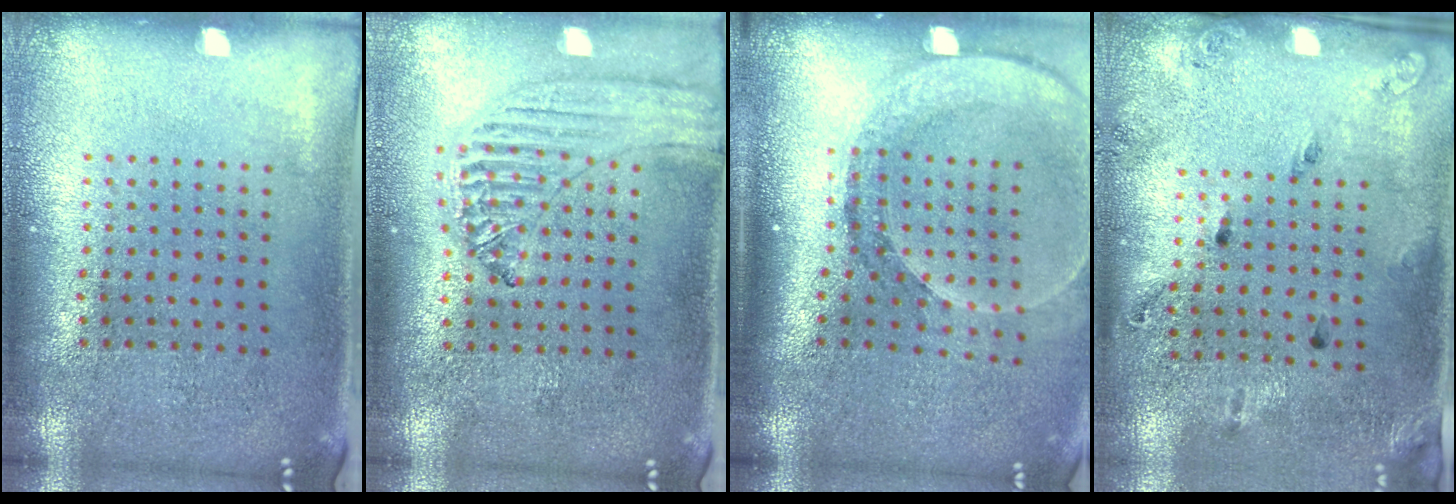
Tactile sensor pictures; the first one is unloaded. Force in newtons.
{"total": 1.3, "press": 1.3, "slide": 0.2}
{"total": 2.8, "press": 2.1, "slide": 1.8}
{"total": 1.8, "press": 1.0, "slide": 1.5}